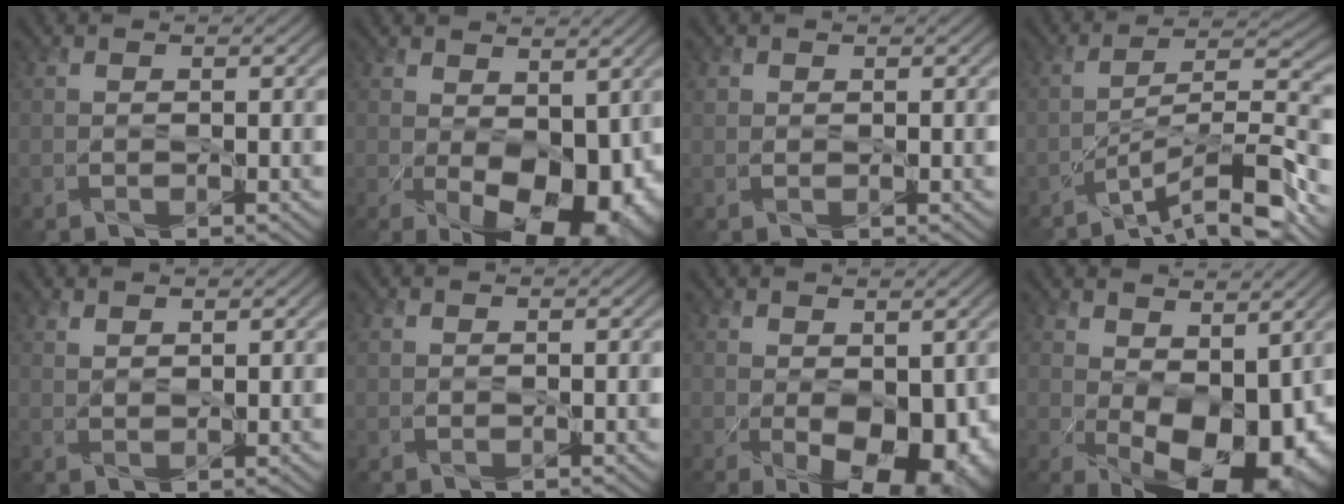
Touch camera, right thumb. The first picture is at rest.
{"total": 11.2, "force": [-1.2, 6.8, 8.9], "torque": [-0.128, -0.037, 0.006]}
{"total": 0.9, "force": [0.5, 0.7, 0.1], "torque": [-0.005, 0.001, 0.008]}
{"total": 10.1, "force": [-7.5, 1.1, 6.5], "torque": [-0.102, 0.020, -0.137]}
{"total": 1.5, "force": [1.3, 0.3, 0.5], "torque": [-0.012, 0.001, 0.029]}
{"total": 0.7, "force": [0.4, 0.5, 0.1], "torque": [-0.006, 0.002, 0.008]}
{"total": 9.8, "force": [-1.6, 5.8, 7.8], "torque": [-0.110, -0.039, 0.000]}
{"total": 12.0, "force": [0.1, 7.2, 9.6], "torque": [-0.140, -0.029, 0.026]}